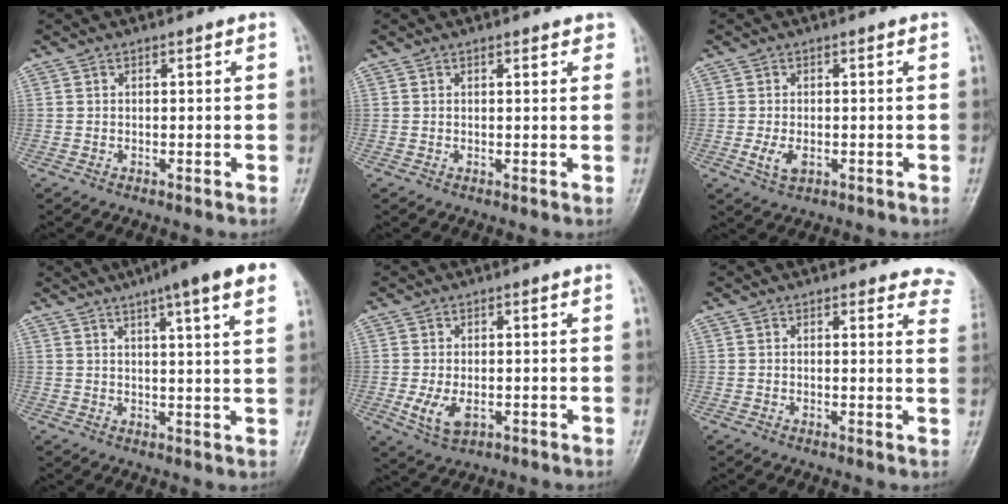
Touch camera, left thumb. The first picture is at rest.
{"total": 2.1, "force": [1.7, 0.7, 1.1], "torque": [0.002, 0.000, 0.016]}
{"total": 3.2, "force": [-0.5, 1.7, 2.7], "torque": [-0.051, -0.002, -0.003]}
{"total": 13.6, "force": [8.4, 1.8, 10.6], "torque": [-0.138, -0.011, 0.103]}
{"total": 4.9, "force": [-0.7, 2.7, 4.0], "torque": [-0.074, -0.008, -0.003]}
{"total": 8.0, "force": [7.4, 2.7, 1.1], "torque": [0.041, -0.030, 0.045]}